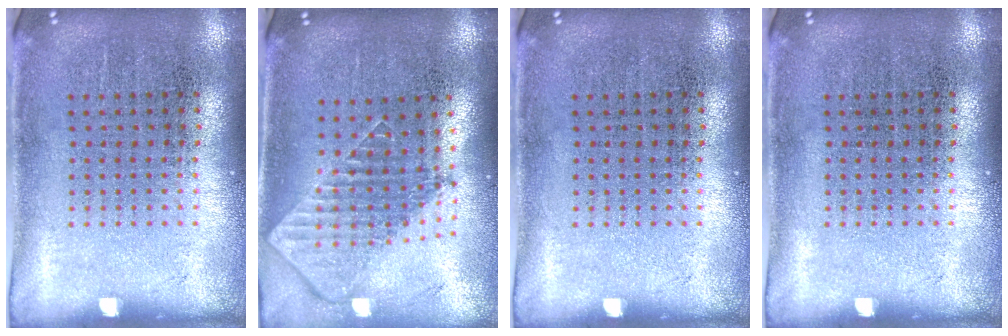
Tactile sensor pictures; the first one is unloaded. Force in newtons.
{"total": 1.9, "press": 1.5, "slide": 1.2}
{"total": 0.0}
{"total": 0.0}